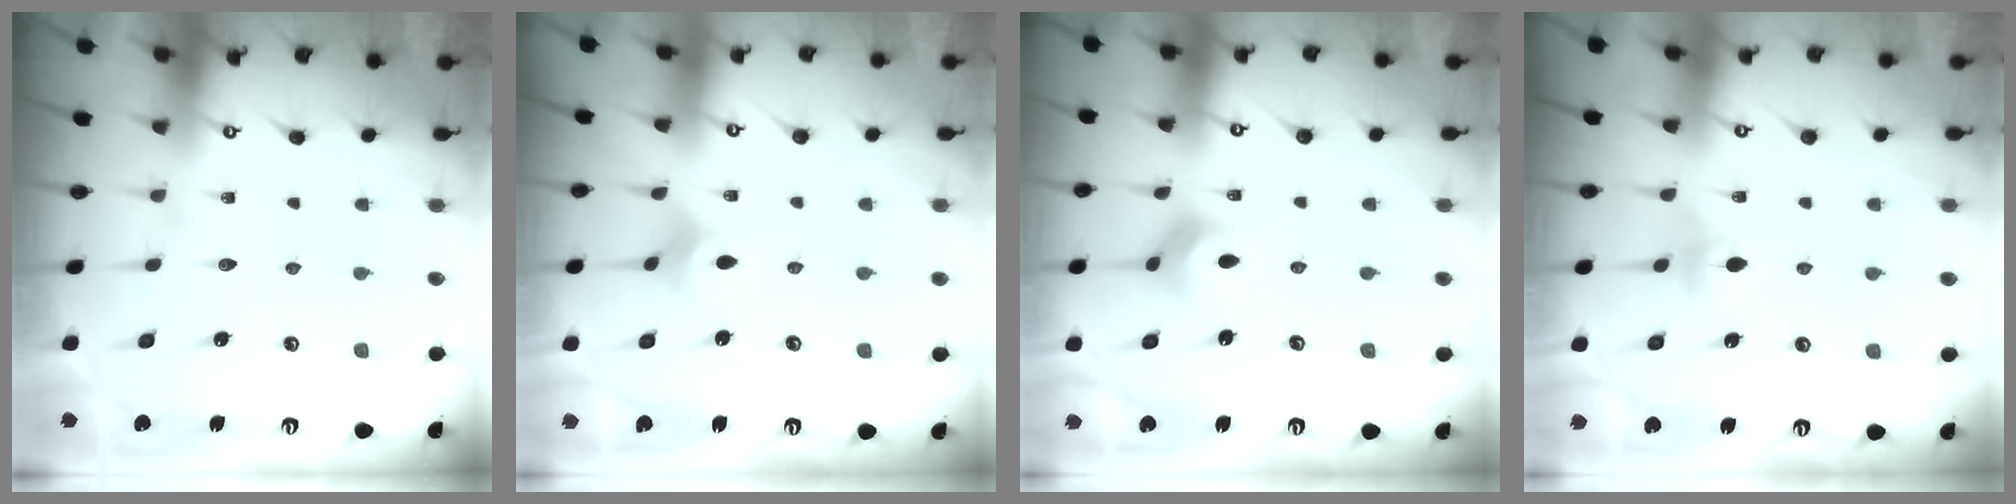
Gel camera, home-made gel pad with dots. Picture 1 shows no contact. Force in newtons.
{"total": 4.0, "press": 4.0, "slide": 0.7}
{"total": 5.2, "press": 5.2, "slide": 0.6}
{"total": 3.7, "press": 3.6, "slide": 0.8}